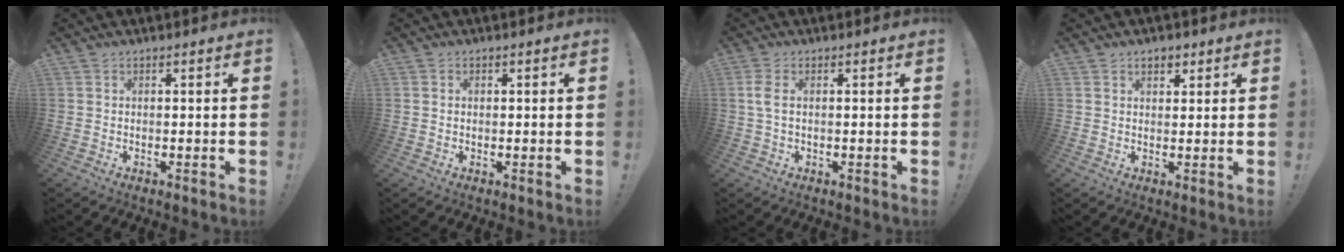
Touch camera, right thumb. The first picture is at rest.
{"total": 0.6, "force": [0.2, 0.5, 0.1], "torque": [-0.005, 0.004, 0.003]}
{"total": 3.4, "force": [0.4, 1.4, 3.1], "torque": [-0.072, 0.005, 0.009]}
{"total": 3.2, "force": [1.8, 2.2, 1.4], "torque": [-0.011, -0.003, 0.029]}